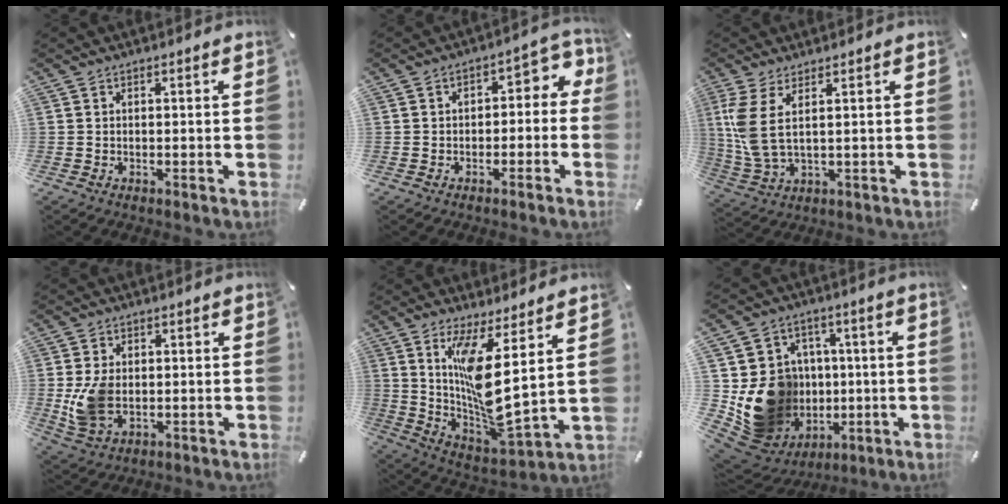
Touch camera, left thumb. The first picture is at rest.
{"total": 5.4, "force": [-0.7, 4.0, 3.6], "torque": [-0.045, 0.007, -0.022]}
{"total": 7.7, "force": [2.3, 2.4, 7.0], "torque": [-0.167, -0.018, 0.041]}
{"total": 8.3, "force": [-0.3, 5.9, 5.8], "torque": [-0.134, -0.004, -0.005]}
{"total": 13.7, "force": [5.7, 2.3, 12.2], "torque": [-0.249, -0.065, 0.094]}
{"total": 16.9, "force": [-0.6, 16.0, 5.6], "torque": [-0.094, -0.005, 0.034]}